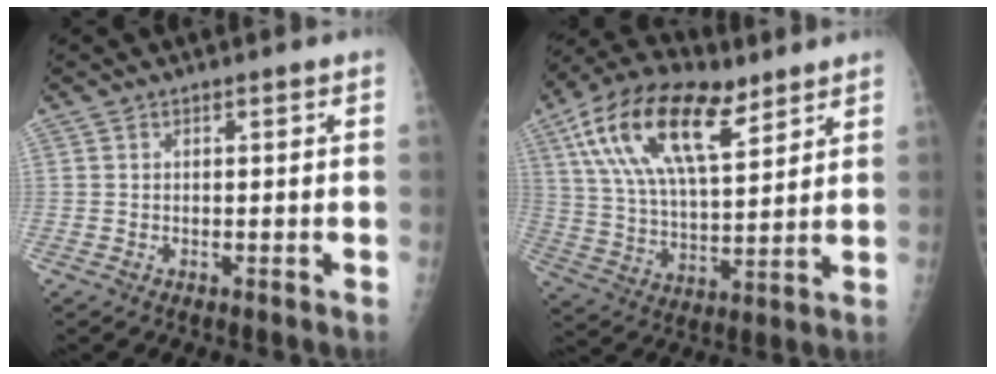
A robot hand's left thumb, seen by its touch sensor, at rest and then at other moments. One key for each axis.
{"total": 21.0, "fx": 10.6, "fy": 9.6, "fz": 15.4, "tx": -0.268, "ty": -0.016, "tz": 0.192}